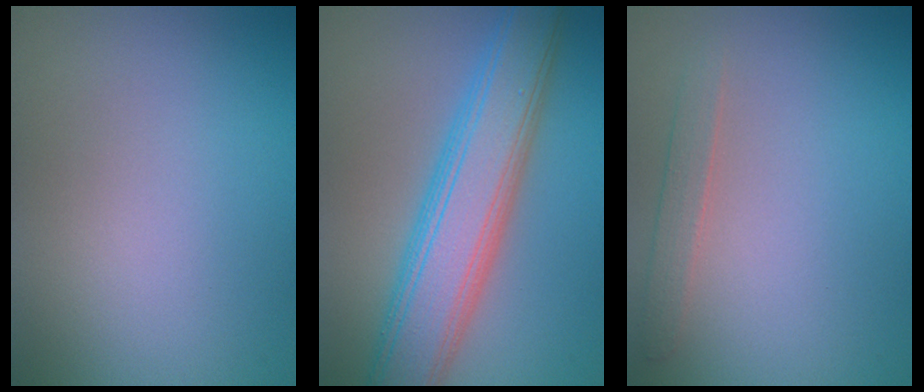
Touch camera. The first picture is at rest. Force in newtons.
{"total": 7.6, "press": 7.6, "slide": 0.1}
{"total": 1.4, "press": 1.4, "slide": 0.0}